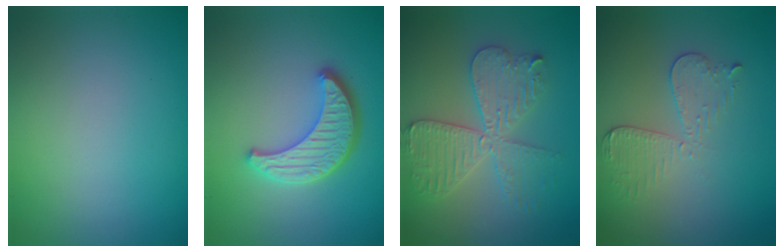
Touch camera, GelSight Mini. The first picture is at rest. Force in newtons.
{"total": 4.6, "press": 3.8, "slide": 2.5}
{"total": 5.0, "press": 5.0, "slide": 0.6}
{"total": 2.9, "press": 2.7, "slide": 1.2}